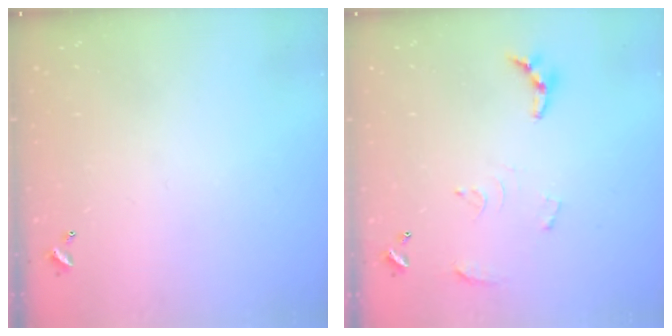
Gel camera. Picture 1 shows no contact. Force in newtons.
{"total": 7.6, "press": 7.6, "slide": 0.4}